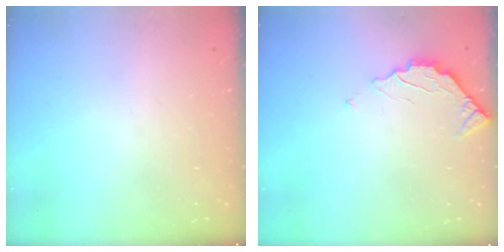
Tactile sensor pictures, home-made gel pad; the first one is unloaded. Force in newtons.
{"total": 2.4, "press": 2.4, "slide": 0.2}